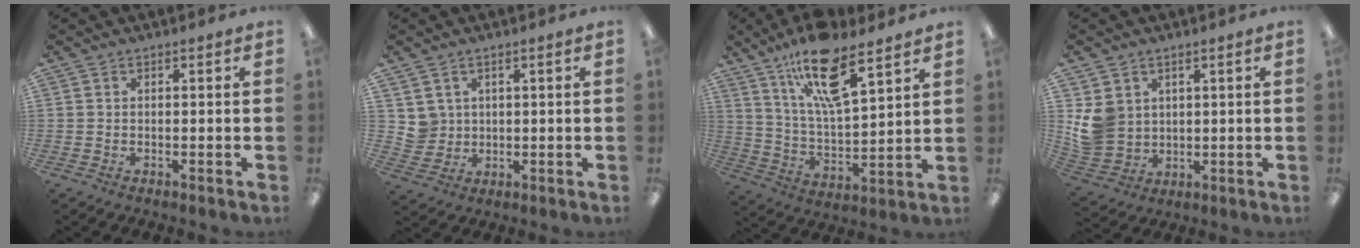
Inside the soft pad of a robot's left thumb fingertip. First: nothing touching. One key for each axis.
{"total": 4.2, "fx": 2.3, "fy": 3.6, "fz": -0.1, "tx": -0.009, "ty": -0.003, "tz": 0.042}
{"total": 17.5, "fx": 11.4, "fy": 5.6, "fz": 12.1, "tx": -0.214, "ty": -0.048, "tz": 0.191}
{"total": 7.6, "fx": 2.5, "fy": 6.8, "fz": 2.2, "tx": -0.050, "ty": -0.002, "tz": 0.057}